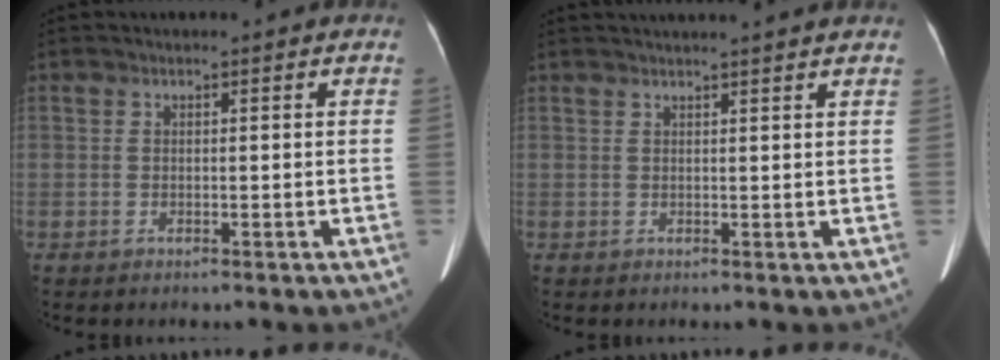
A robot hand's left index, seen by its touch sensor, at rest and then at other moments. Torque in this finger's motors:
{"motor_torque": [0.65, -1.49, 0.03, 0.07]}